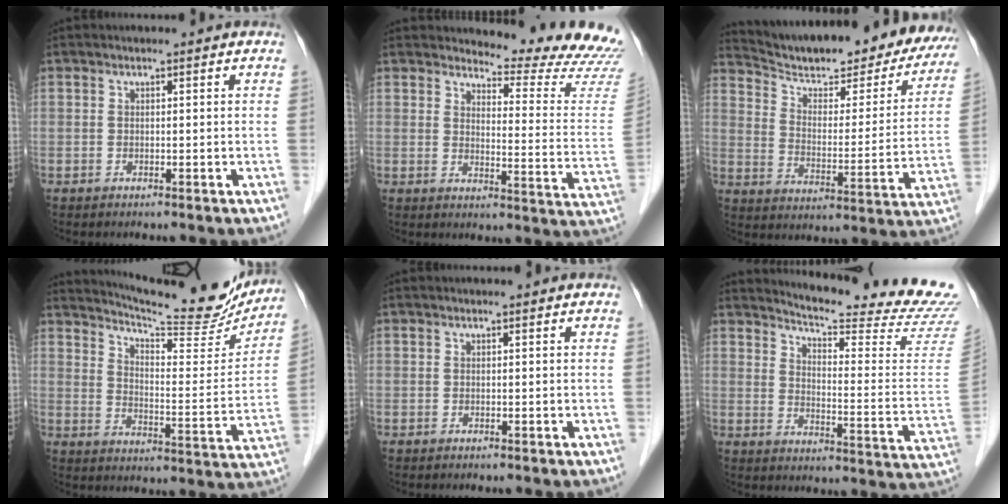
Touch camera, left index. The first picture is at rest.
{"total": 16.4, "force": [16.1, 1.0, 3.1], "torque": [-0.028, -0.129, 0.167]}
{"total": 27.5, "force": [24.5, 6.0, 10.9], "torque": [-0.165, -0.052, 0.318]}
{"total": 20.2, "force": [18.8, 2.0, 7.1], "torque": [-0.108, -0.056, 0.246]}
{"total": 0.0}
{"total": 21.2, "force": [20.3, -0.7, 6.0], "torque": [-0.097, -0.133, 0.242]}